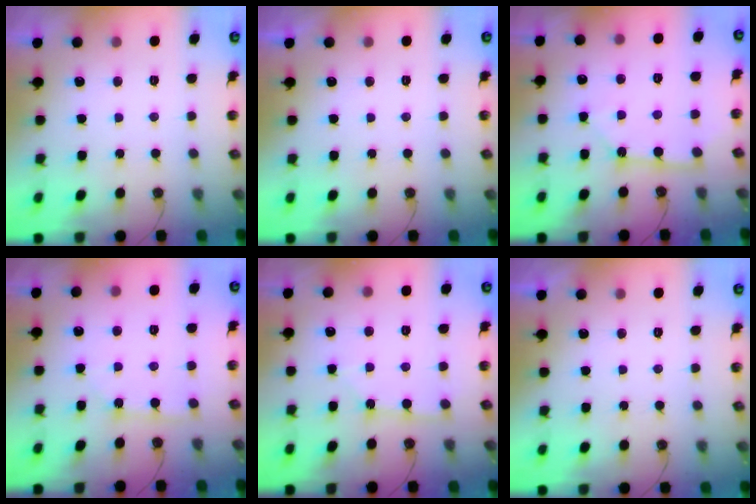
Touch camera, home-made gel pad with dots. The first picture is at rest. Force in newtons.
{"total": 0.0}
{"total": 4.4, "press": 4.4, "slide": 0.4}
{"total": 2.6, "press": 2.6, "slide": 0.2}
{"total": 2.0, "press": 2.0, "slide": 0.2}
{"total": 0.0}